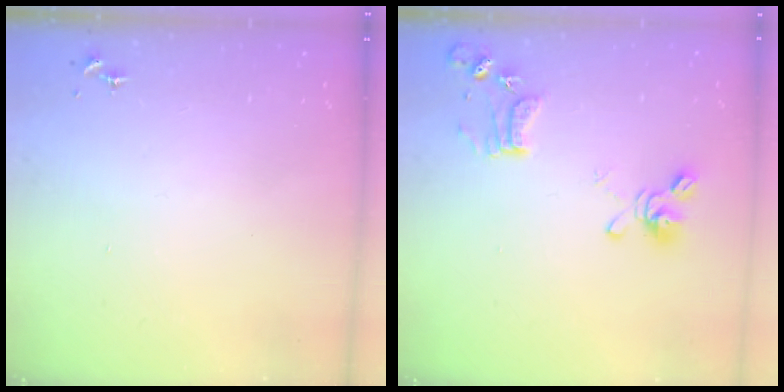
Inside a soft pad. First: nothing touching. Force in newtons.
{"total": 13.1, "press": 13.0, "slide": 1.3}